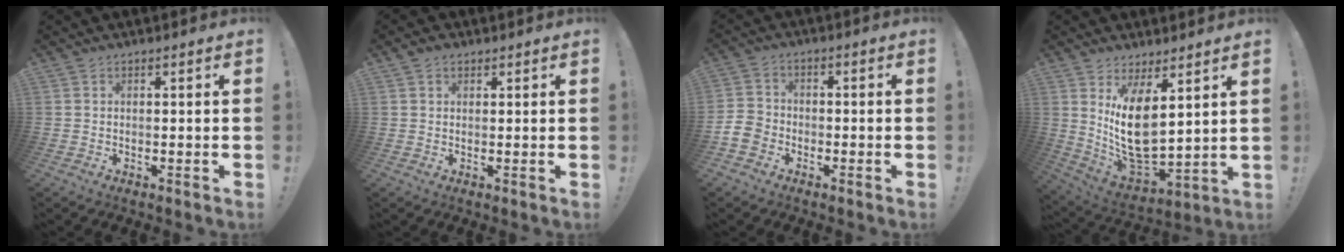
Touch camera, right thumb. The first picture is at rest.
{"total": 1.6, "force": [0.9, 1.1, 0.7], "torque": [-0.011, 0.000, 0.017]}
{"total": 6.6, "force": [-3.7, 5.0, 2.4], "torque": [-0.058, 0.027, -0.068]}
{"total": 14.9, "force": [6.3, 7.0, 11.6], "torque": [-0.231, -0.059, 0.114]}